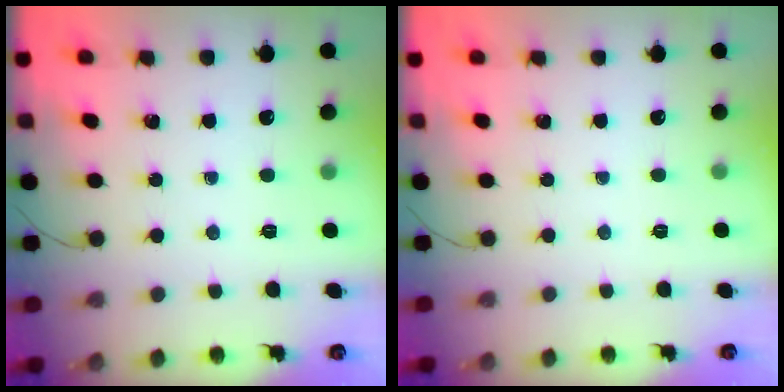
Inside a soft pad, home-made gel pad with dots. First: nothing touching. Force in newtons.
{"total": 2.5, "press": 2.4, "slide": 0.5}